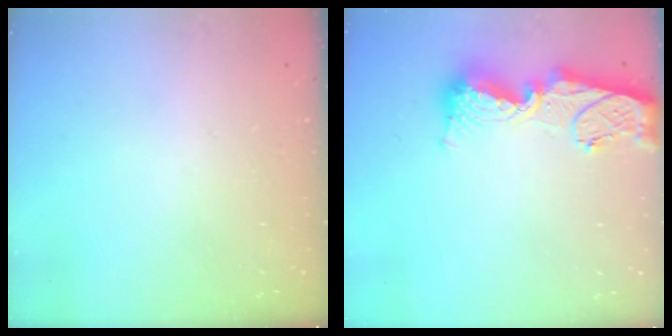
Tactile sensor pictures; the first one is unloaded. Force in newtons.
{"total": 14.6, "press": 14.5, "slide": 1.4}